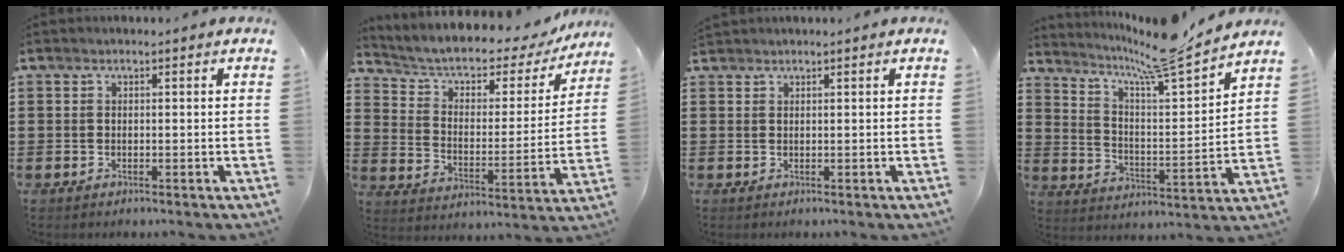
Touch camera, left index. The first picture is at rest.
{"total": 4.3, "force": [2.7, 2.5, 2.3], "torque": [-0.063, -0.020, 0.037]}
{"total": 0.8, "force": [0.8, 0.1, 0.0], "torque": [-0.002, 0.000, 0.016]}
{"total": 9.8, "force": [8.5, 0.1, 4.9], "torque": [-0.118, -0.053, 0.137]}